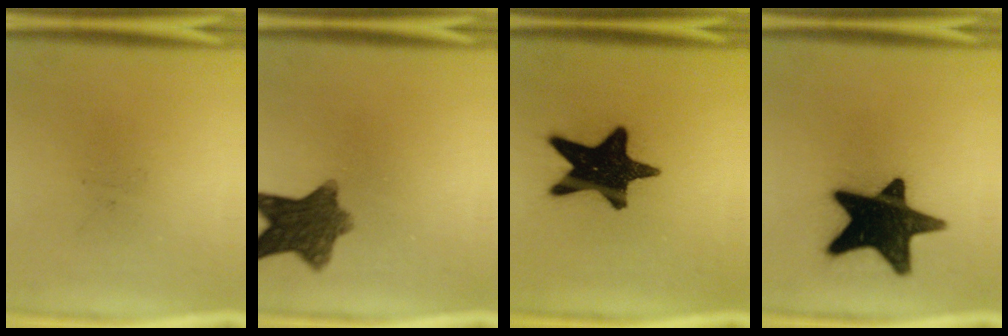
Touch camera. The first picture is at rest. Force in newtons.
{"total": 9.5}
{"total": 18.0}
{"total": 18.8}